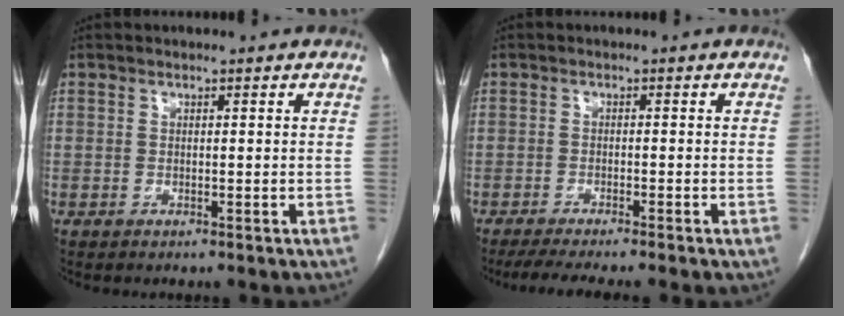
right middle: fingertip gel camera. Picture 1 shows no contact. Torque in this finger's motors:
{"motor_torque": [1.09, -1.05, 0.13, 0.07]}